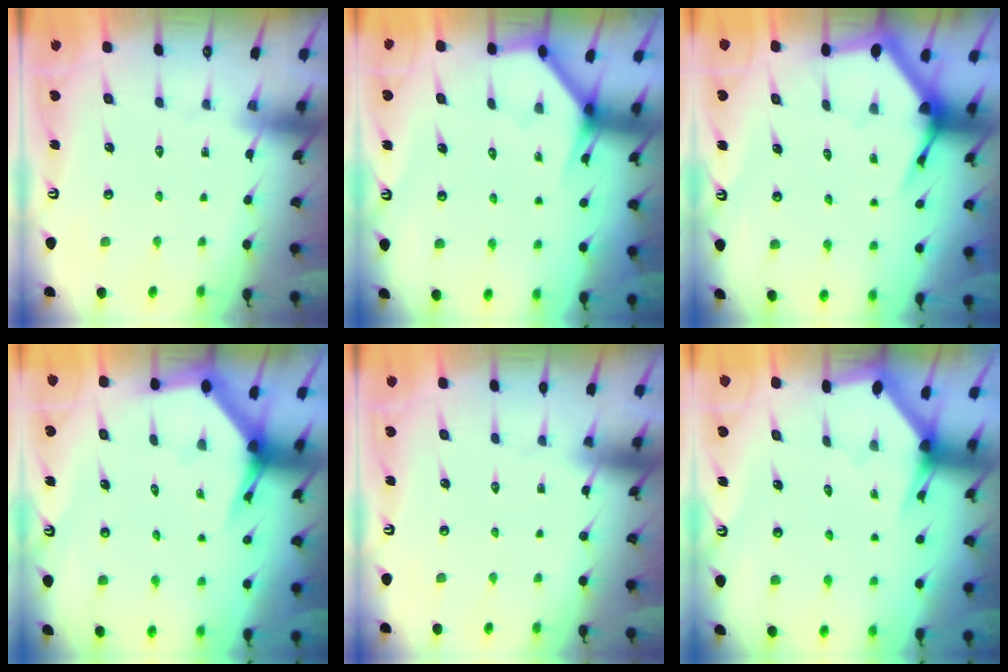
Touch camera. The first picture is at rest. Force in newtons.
{"total": 3.8, "press": 3.8, "slide": 0.3}
{"total": 5.0, "press": 5.0, "slide": 0.6}
{"total": 4.3, "press": 4.3, "slide": 0.3}
{"total": 0.0}
{"total": 3.0, "press": 3.0, "slide": 0.2}